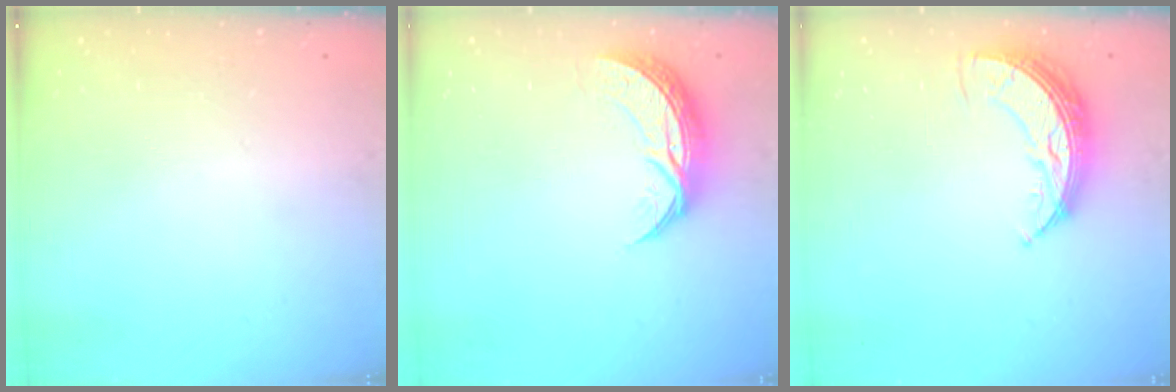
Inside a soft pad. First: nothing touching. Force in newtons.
{"total": 10.1, "press": 10.1, "slide": 0.3}
{"total": 8.9, "press": 8.9, "slide": 0.5}